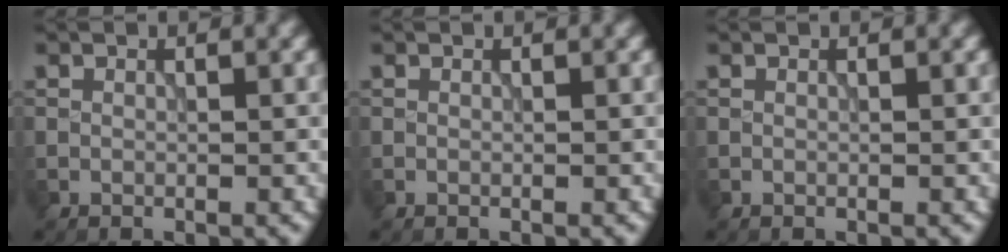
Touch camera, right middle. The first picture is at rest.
{"total": 0.0}
{"total": 0.0}